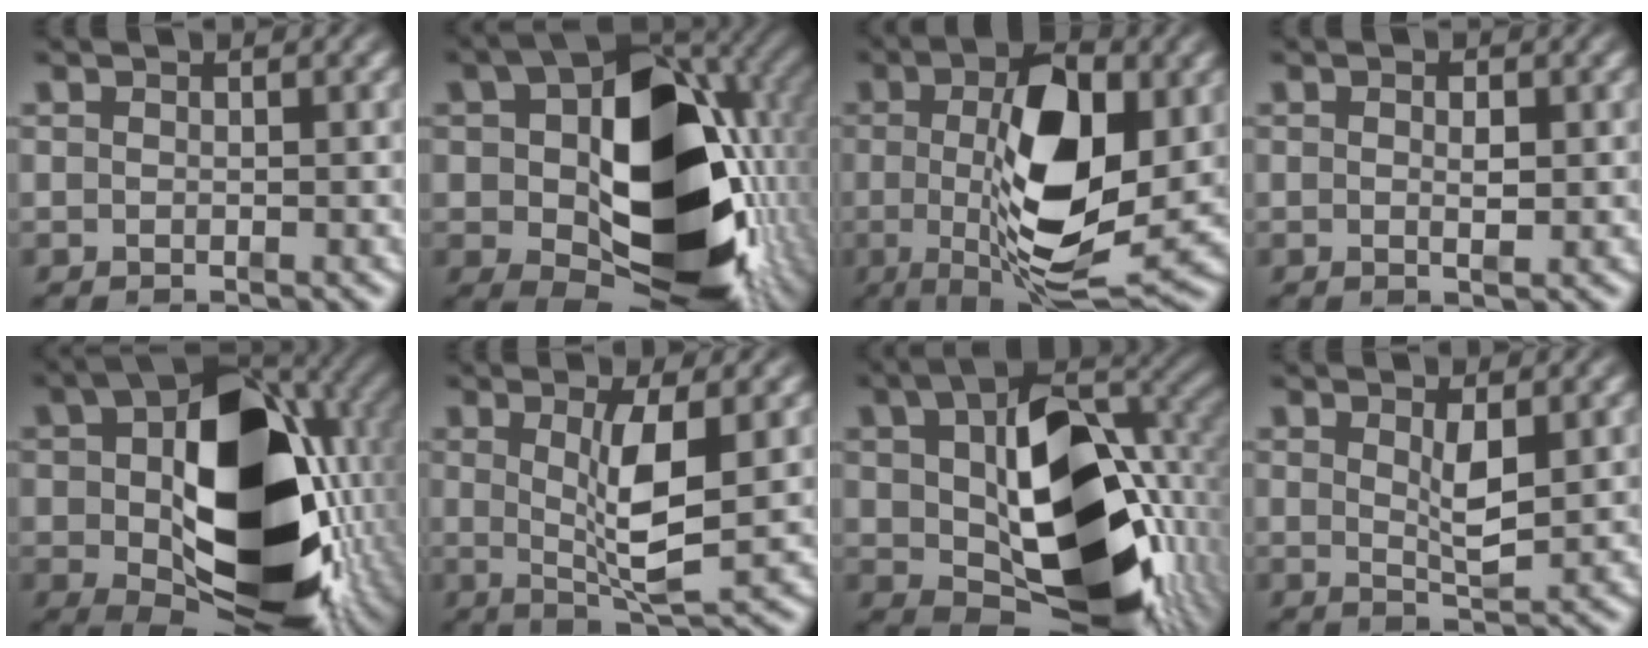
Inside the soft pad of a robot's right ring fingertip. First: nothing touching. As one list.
[{"total": 21.4, "force": [-2.2, 13.1, 16.8], "torque": [-0.273, -0.054, -0.004]}, {"total": 12.4, "force": [0.1, 4.9, 11.4], "torque": [-0.185, -0.025, 0.010]}, {"total": 1.5, "force": [0.0, 0.6, 1.4], "torque": [-0.020, -0.005, -0.001]}, {"total": 23.5, "force": [-2.7, 14.1, 18.6], "torque": [-0.306, -0.052, -0.013]}, {"total": 5.5, "force": [0.8, 0.7, 5.4], "torque": [-0.090, -0.016, 0.024]}, {"total": 17.4, "force": [-1.5, 10.0, 14.2], "torque": [-0.221, -0.049, 0.008]}, {"total": 2.4, "force": [0.8, 0.0, 2.2], "torque": [-0.034, -0.016, 0.024]}]